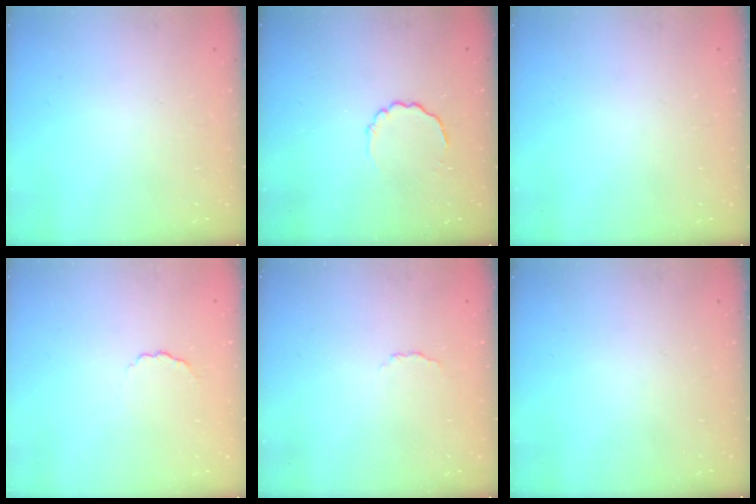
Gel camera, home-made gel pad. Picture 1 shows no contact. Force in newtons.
{"total": 3.3, "press": 3.1, "slide": 1.0}
{"total": 0.0}
{"total": 2.6, "press": 2.5, "slide": 0.8}
{"total": 2.9, "press": 2.8, "slide": 0.7}
{"total": 0.0}